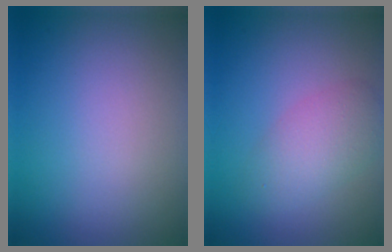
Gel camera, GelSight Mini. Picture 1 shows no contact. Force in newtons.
{"total": 4.6, "press": 4.6, "slide": 0.1}